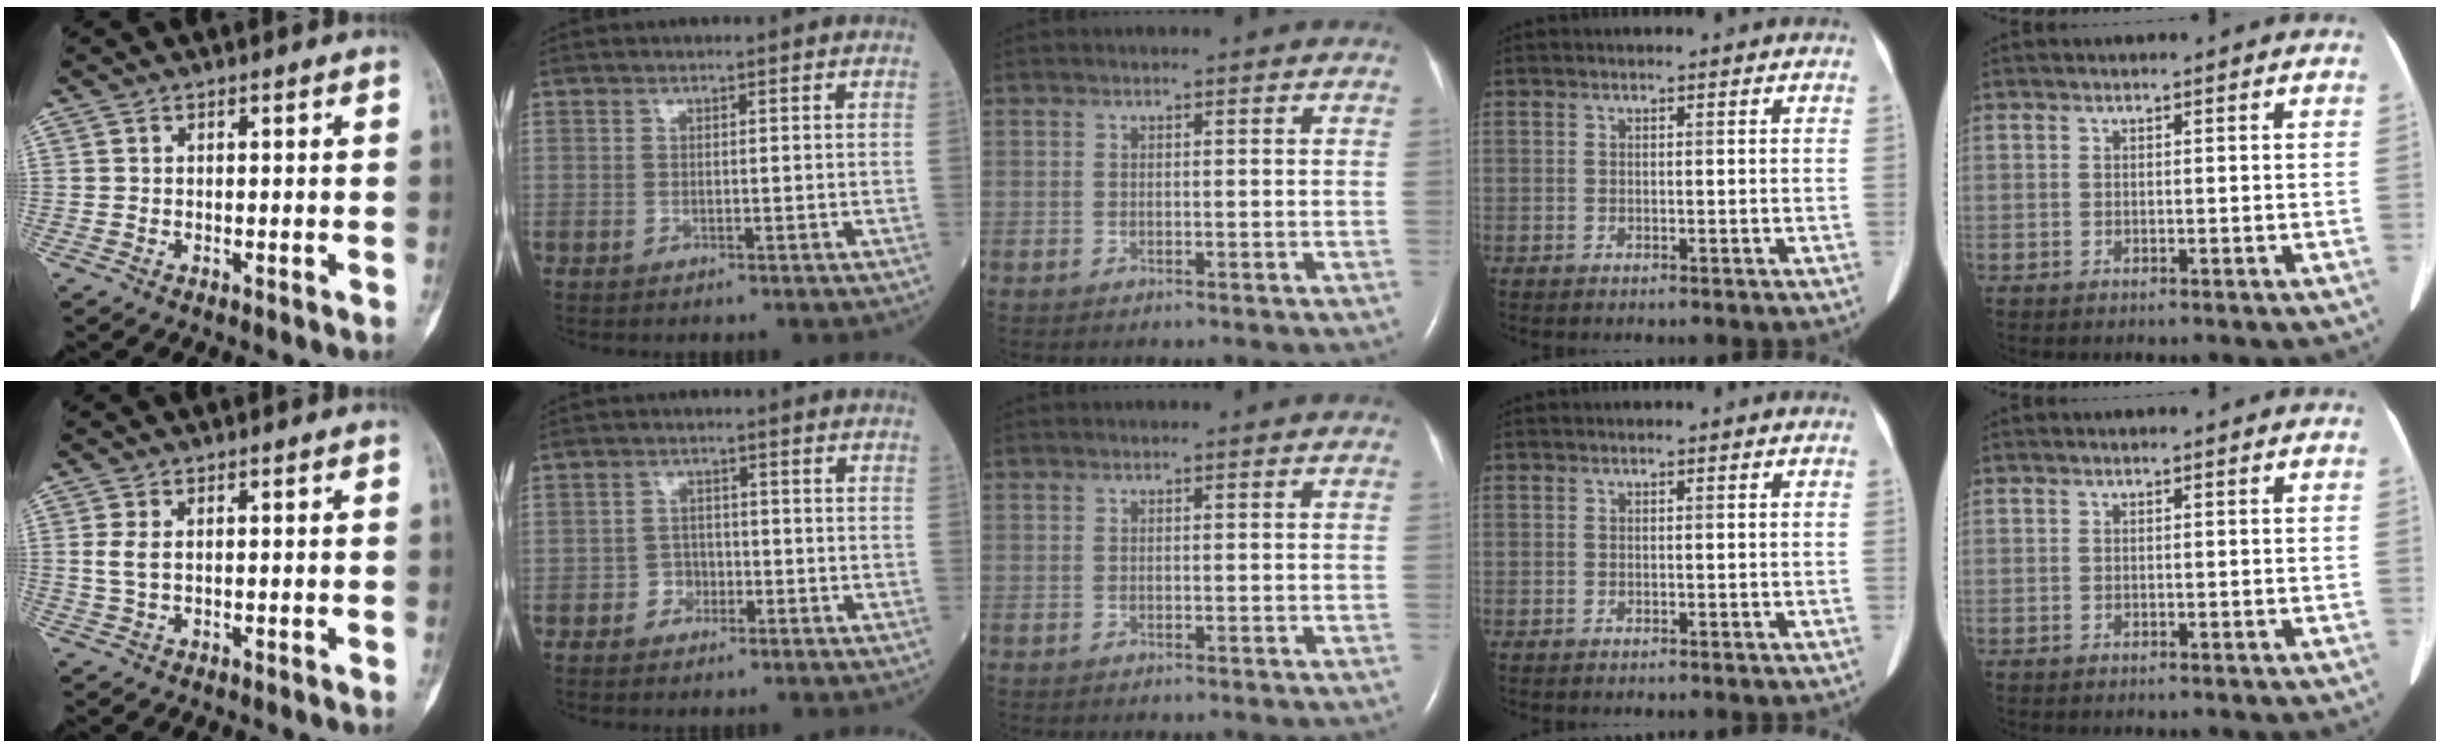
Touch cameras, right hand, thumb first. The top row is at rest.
{"thumb": {"total": 2.3, "force": [0.5, 1.2, 1.9], "torque": [-0.054, 0.004, 0.015]}, "index": {"total": 2.4, "force": [-1.2, 2.0, 0.6], "torque": [-0.005, 0.011, -0.025]}}